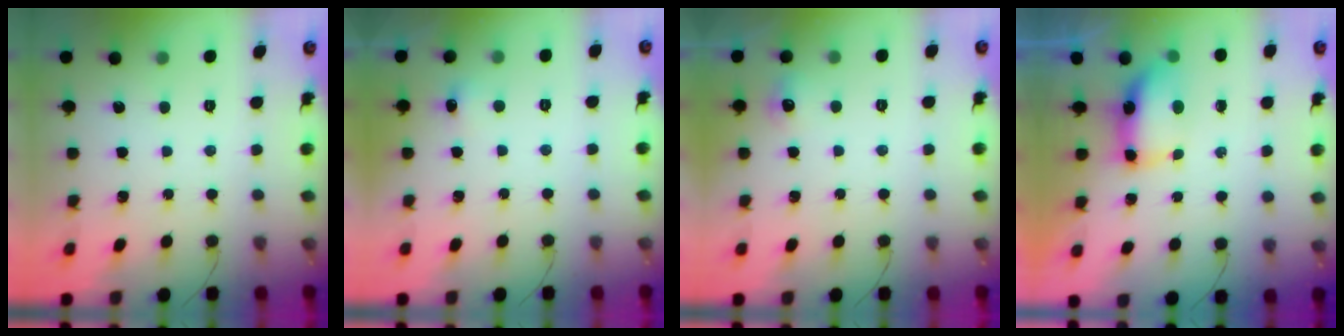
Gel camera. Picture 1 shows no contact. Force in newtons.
{"total": 4.7, "press": 4.6, "slide": 1.0}
{"total": 5.7, "press": 5.5, "slide": 1.5}
{"total": 7.7, "press": 7.7, "slide": 0.6}